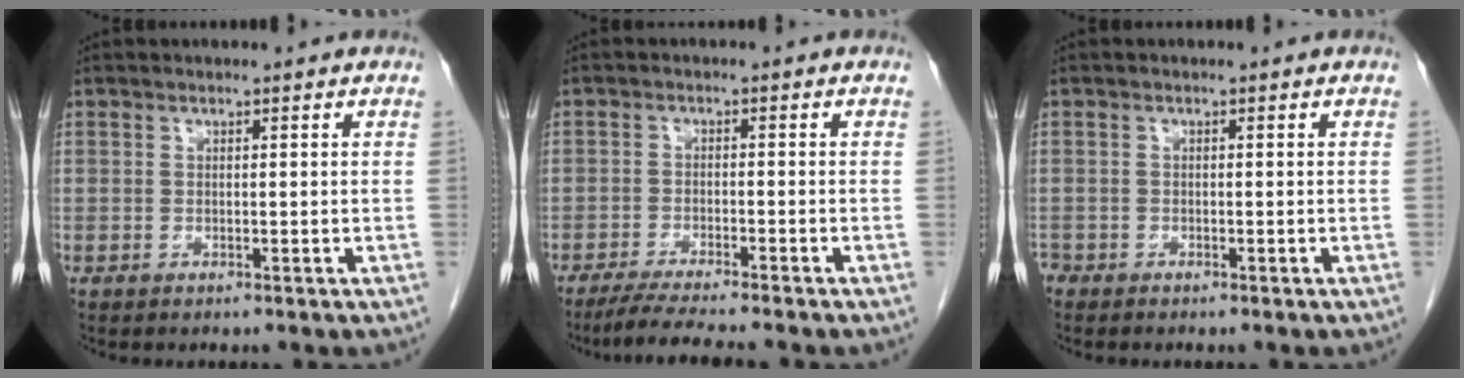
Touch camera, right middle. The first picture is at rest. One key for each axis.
{"total": 7.1, "fx": -6.1, "fy": -0.6, "fz": 3.6, "tx": -0.058, "ty": -0.024, "tz": -0.100}
{"total": 1.1, "fx": -0.9, "fy": 0.6, "fz": 0.2, "tx": -0.009, "ty": 0.000, "tz": -0.017}